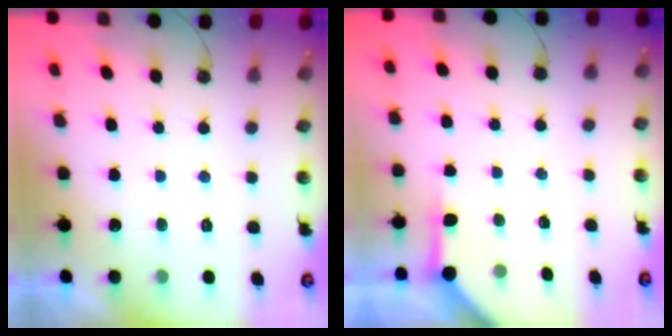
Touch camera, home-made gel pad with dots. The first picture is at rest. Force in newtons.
{"total": 3.9, "press": 3.9, "slide": 0.4}